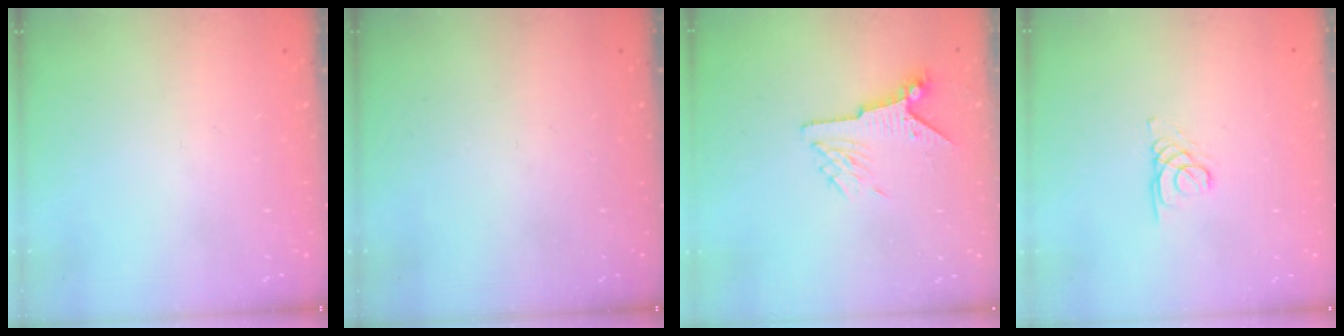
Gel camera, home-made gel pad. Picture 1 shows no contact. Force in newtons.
{"total": 0.0}
{"total": 6.8, "press": 6.7, "slide": 1.0}
{"total": 1.4, "press": 1.3, "slide": 0.1}